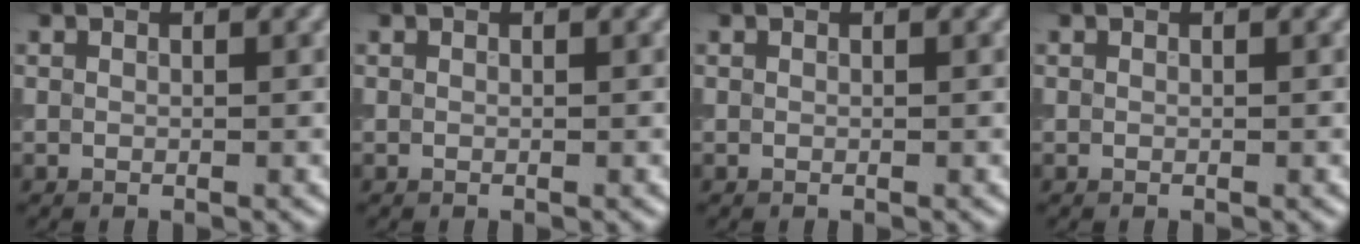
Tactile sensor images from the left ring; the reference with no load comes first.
{"total": 0.0}
{"total": 0.0}
{"total": 0.0}